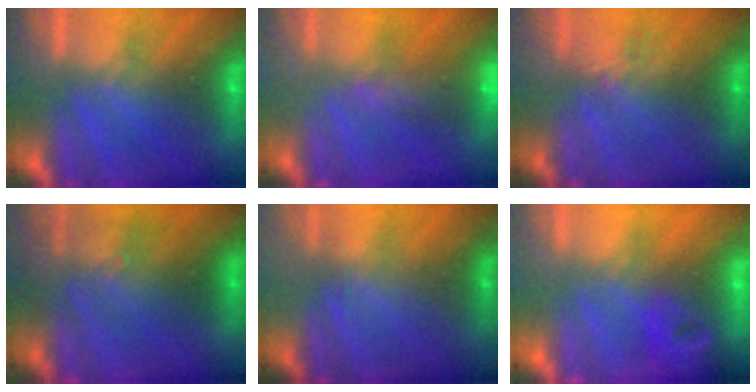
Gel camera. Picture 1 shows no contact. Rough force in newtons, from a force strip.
{"total": 5.6}
{"total": 3.8}
{"total": 2.8}
{"total": 2.2}
{"total": 10.3}